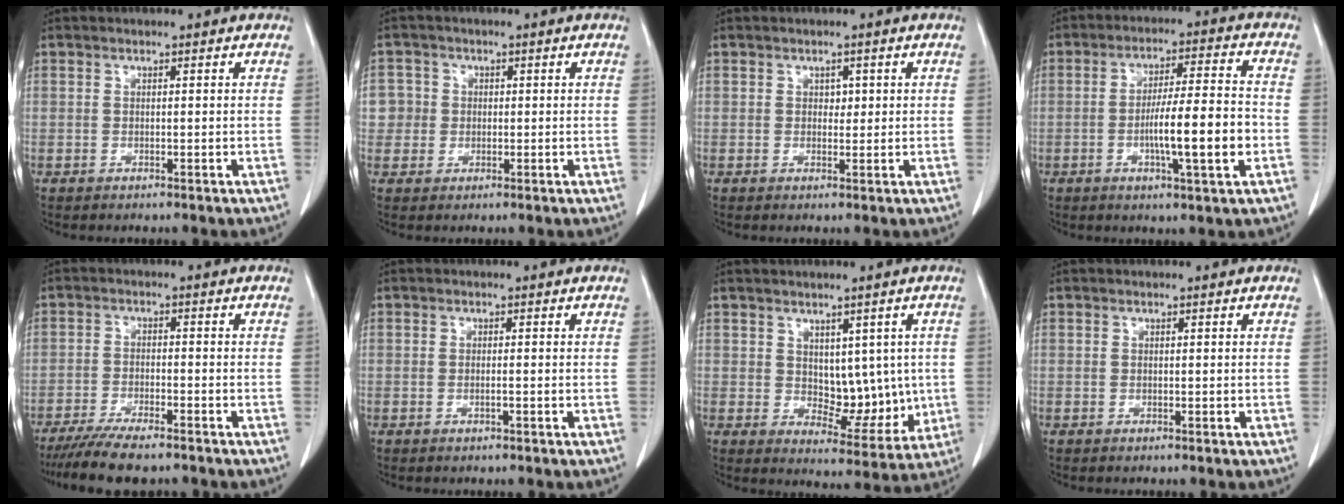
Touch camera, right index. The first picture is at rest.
{"total": 3.9, "force": [0.2, 3.8, 0.0], "torque": [0.014, 0.012, 0.002]}
{"total": 1.3, "force": [0.4, 1.0, 0.8], "torque": [-0.008, -0.001, 0.004]}
{"total": 10.7, "force": [-2.6, 0.6, 10.3], "torque": [-0.168, 0.004, -0.043]}
{"total": 9.4, "force": [-7.9, 1.4, 5.0], "torque": [-0.078, -0.020, -0.127]}
{"total": 0.7, "force": [-0.3, 0.0, 0.7], "torque": [-0.016, -0.001, -0.003]}
{"total": 8.0, "force": [0.9, 4.9, 6.2], "torque": [-0.064, 0.000, 0.032]}
{"total": 0.0}